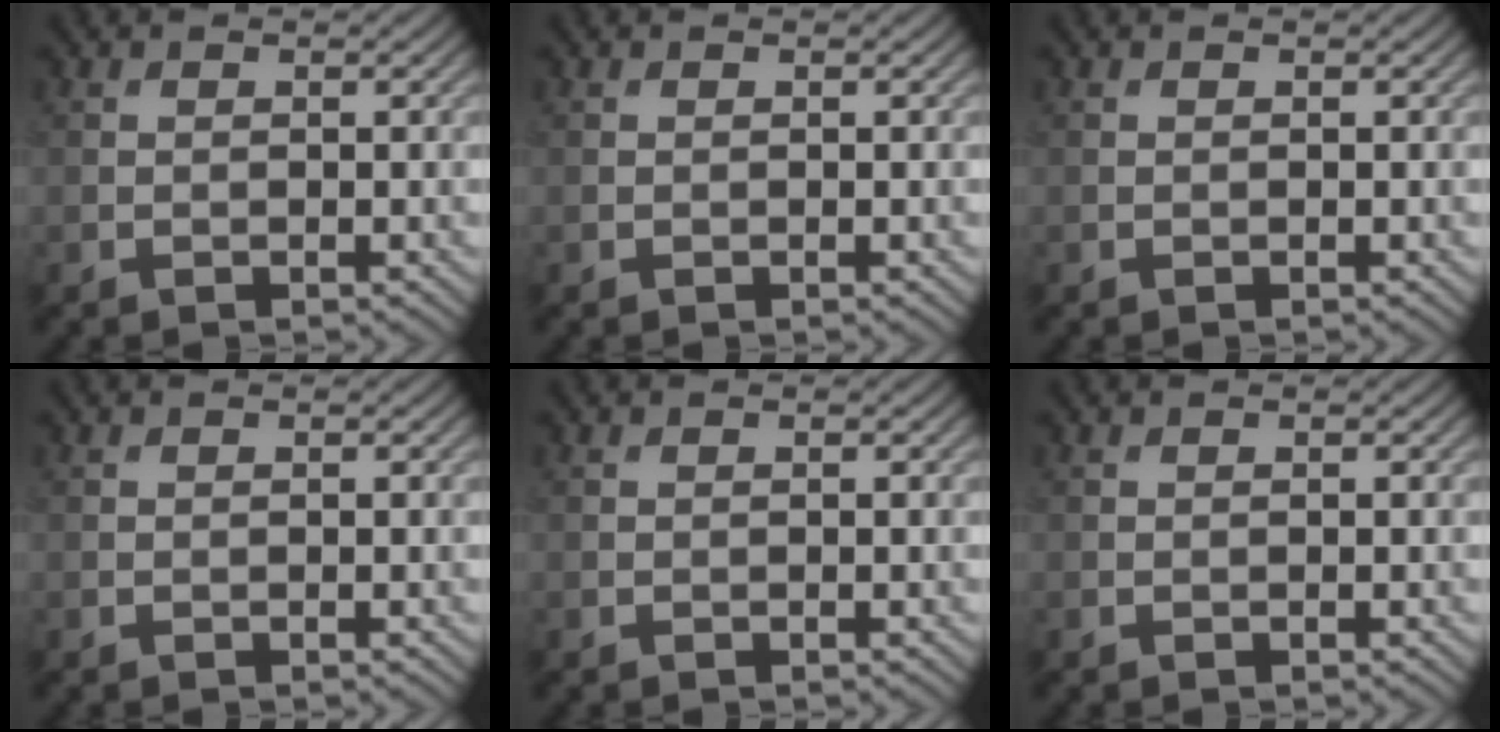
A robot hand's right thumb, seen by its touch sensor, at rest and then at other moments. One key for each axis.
{"total": 0.0}
{"total": 0.0}
{"total": 0.0}
{"total": 0.0}
{"total": 0.0}